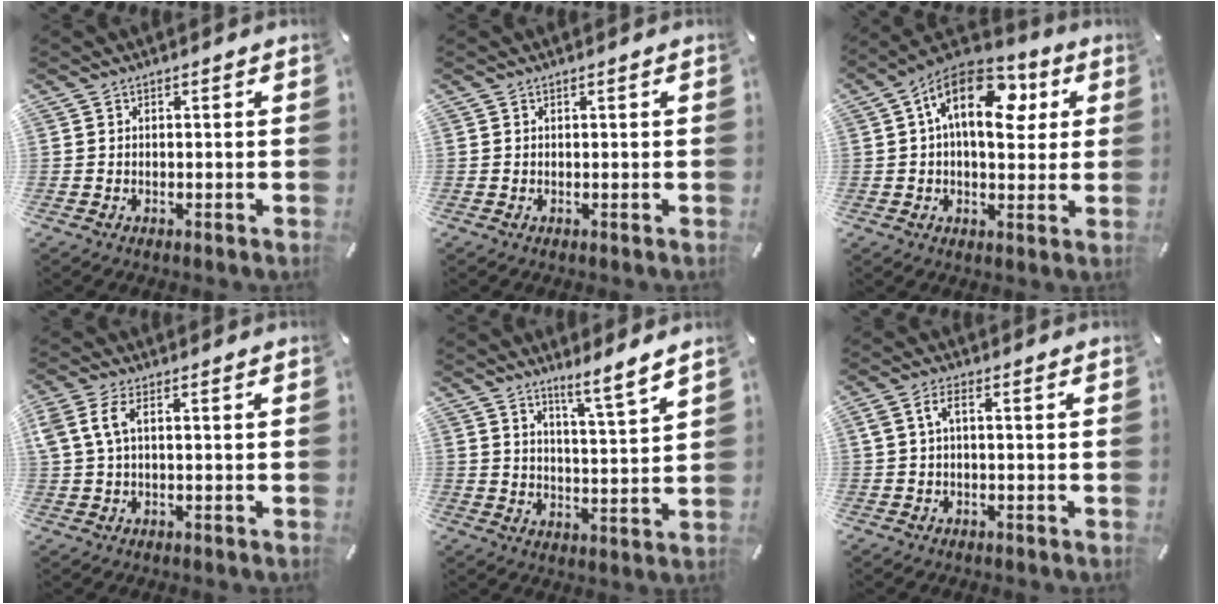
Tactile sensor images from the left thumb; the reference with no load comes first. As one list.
[{"total": 0.0}, {"total": 17.2, "force": [5.1, 10.0, 13.0], "torque": [-0.201, -0.013, 0.083]}, {"total": 4.8, "force": [1.0, 1.8, 4.4], "torque": [-0.100, -0.001, 0.014]}, {"total": 6.5, "force": [5.8, -0.7, 2.8], "torque": [-0.048, -0.048, 0.096]}, {"total": 3.7, "force": [0.1, 1.4, 3.5], "torque": [-0.073, 0.007, -0.002]}]